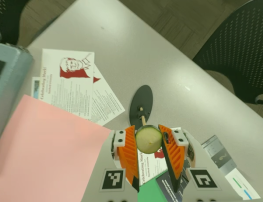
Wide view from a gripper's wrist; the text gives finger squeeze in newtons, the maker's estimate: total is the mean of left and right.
{"total": 12.2, "left": 12.0, "right": 12.4}